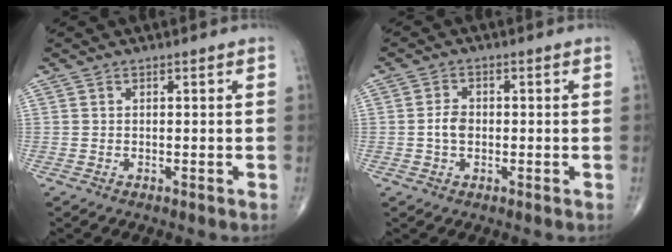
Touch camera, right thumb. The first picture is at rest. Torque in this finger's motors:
{"motor_torque": [0.74, 0.91, 0.48, -0.18, 0.01]}